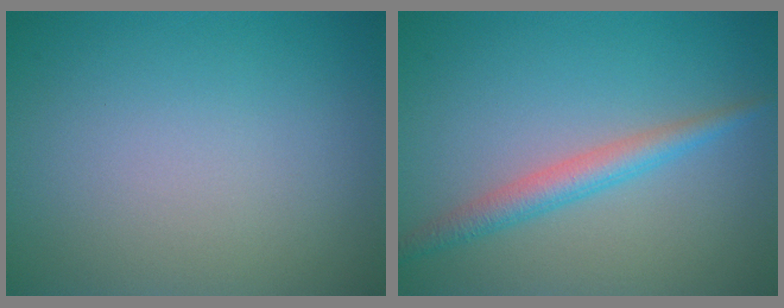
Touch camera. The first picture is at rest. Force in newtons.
{"total": 2.7, "press": 2.7, "slide": 0.1}